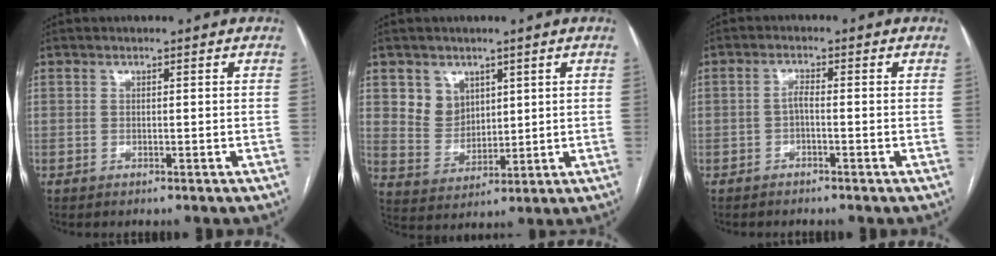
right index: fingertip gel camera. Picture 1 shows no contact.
{"total": 5.9, "force": [3.1, 4.8, 1.4], "torque": [-0.033, 0.005, 0.069]}
{"total": 1.6, "force": [-0.7, 0.3, 1.4], "torque": [-0.026, 0.004, -0.016]}